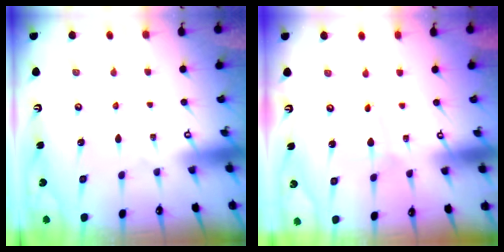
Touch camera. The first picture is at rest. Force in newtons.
{"total": 2.5, "press": 2.5, "slide": 0.1}